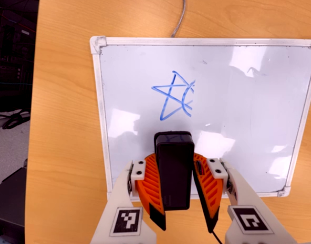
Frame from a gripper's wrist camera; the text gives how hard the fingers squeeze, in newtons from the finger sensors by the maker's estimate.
{"total": 11.5, "left": 10.3, "right": 12.6}